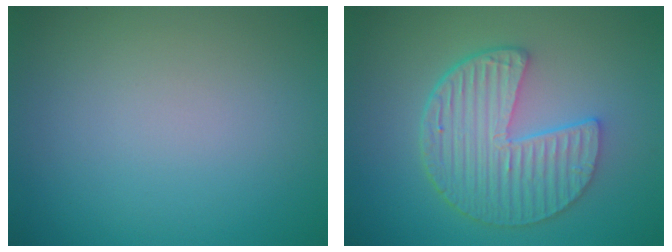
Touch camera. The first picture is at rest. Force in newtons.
{"total": 6.3, "press": 4.7, "slide": 4.1}